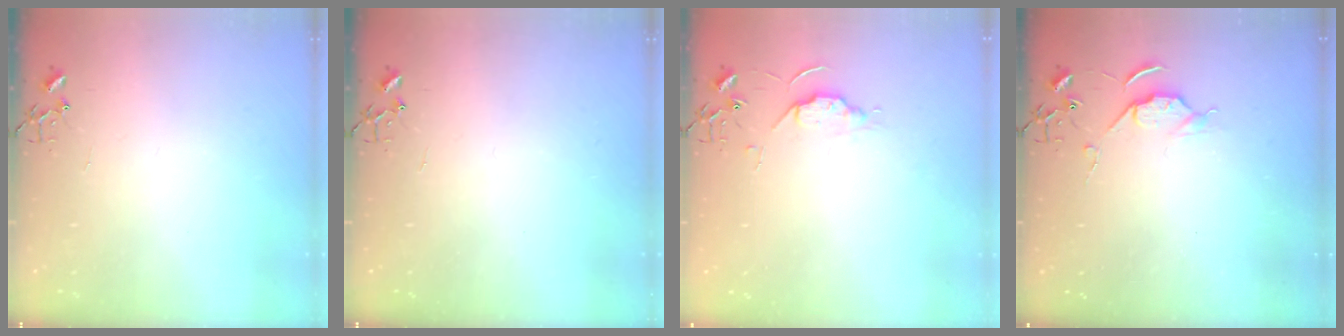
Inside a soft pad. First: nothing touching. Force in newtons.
{"total": 0.0}
{"total": 5.7, "press": 5.6, "slide": 0.8}
{"total": 5.2, "press": 5.2, "slide": 0.7}